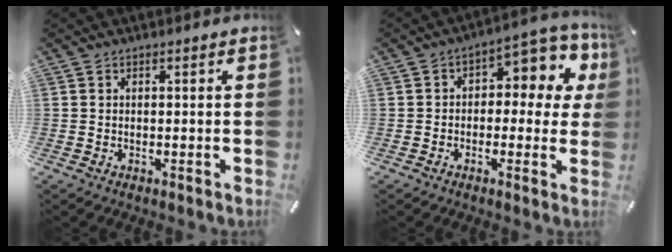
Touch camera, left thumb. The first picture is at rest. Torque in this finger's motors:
{"motor_torque": [0.20, 0.19, 0.40, 0.29, 0.04]}